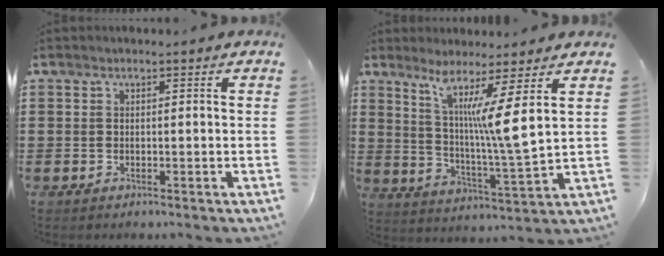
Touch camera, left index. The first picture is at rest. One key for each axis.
{"total": 9.3, "fx": 5.5, "fy": -1.3, "fz": 7.4, "tx": -0.142, "ty": -0.046, "tz": 0.083}